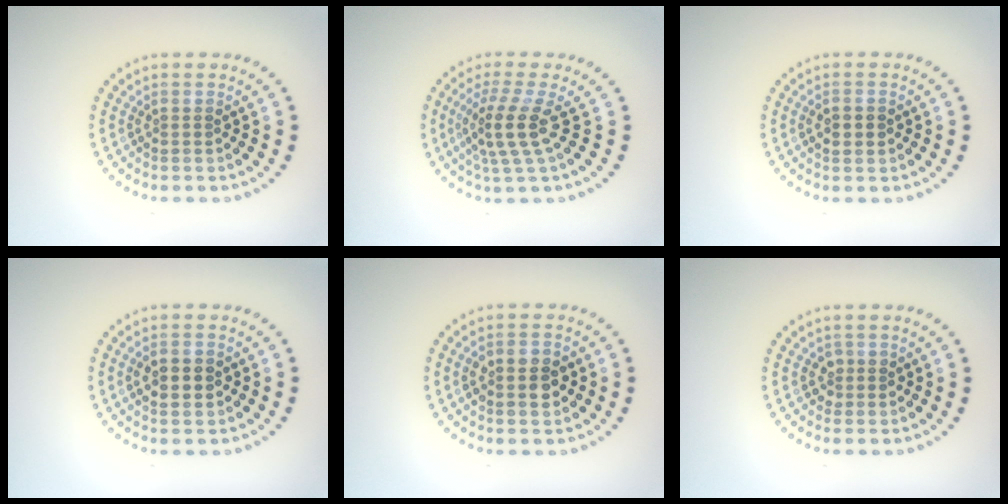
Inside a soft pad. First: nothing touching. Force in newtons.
{"total": 3.7, "press": 2.8, "slide": 2.5}
{"total": 2.1, "press": 2.1, "slide": 0.0}
{"total": 3.2, "press": 3.2, "slide": 0.2}
{"total": 3.8, "press": 3.8, "slide": 0.2}
{"total": 1.2, "press": 1.1, "slide": 0.4}